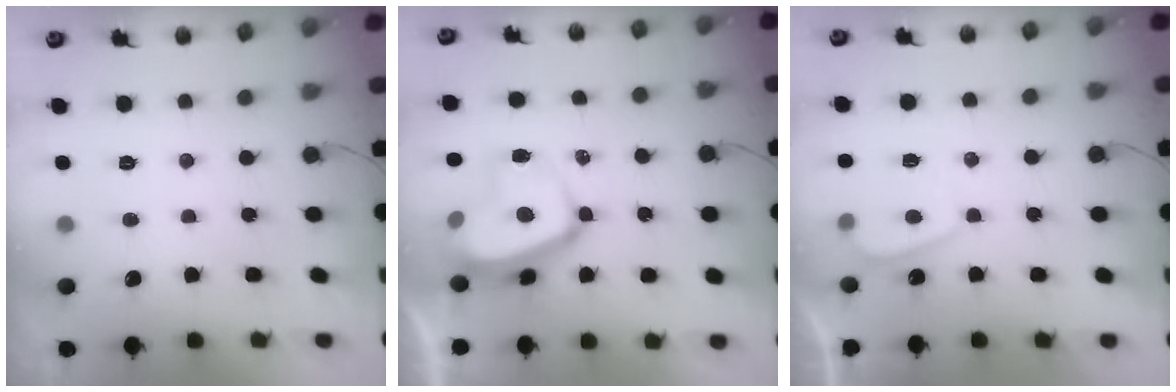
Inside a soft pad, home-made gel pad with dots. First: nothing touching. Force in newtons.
{"total": 11.4, "press": 11.4, "slide": 0.9}
{"total": 1.2, "press": 1.1, "slide": 0.6}